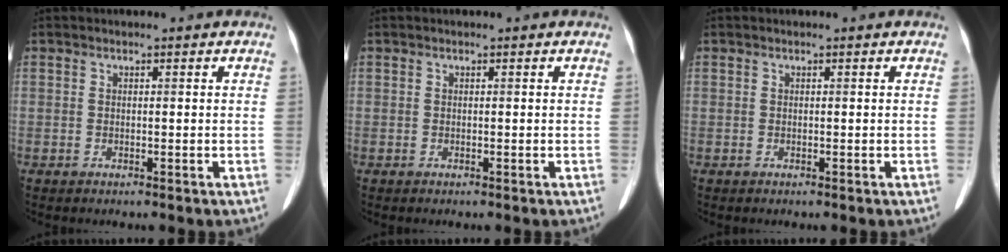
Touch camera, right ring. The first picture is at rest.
{"total": 0.0}
{"total": 0.0}